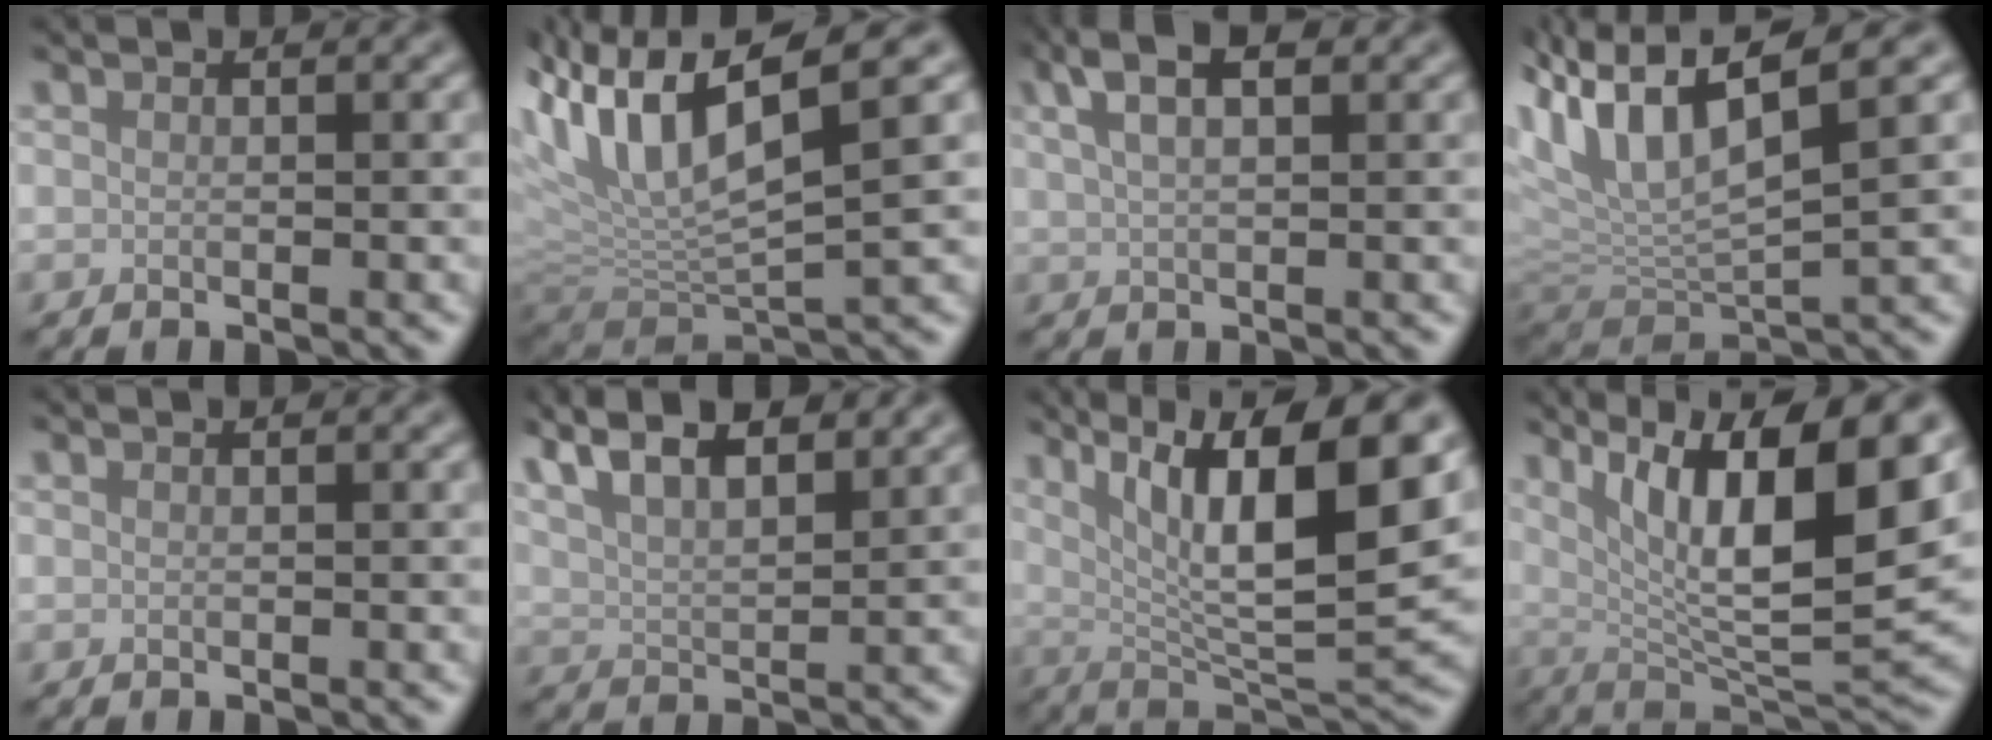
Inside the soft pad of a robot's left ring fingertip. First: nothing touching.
{"total": 10.9, "force": [4.0, 3.3, 9.5], "torque": [-0.192, 0.008, 0.077]}
{"total": 4.7, "force": [2.8, 1.8, 3.4], "torque": [-0.062, 0.016, 0.046]}
{"total": 8.5, "force": [3.6, 2.5, 7.3], "torque": [-0.149, 0.010, 0.069]}
{"total": 0.0}
{"total": 9.0, "force": [6.0, 3.3, 5.9], "torque": [-0.097, 0.039, 0.068]}
{"total": 12.8, "force": [4.8, 3.5, 11.4], "torque": [-0.172, -0.005, 0.084]}
{"total": 13.5, "force": [5.1, 3.7, 11.9], "torque": [-0.182, -0.007, 0.092]}